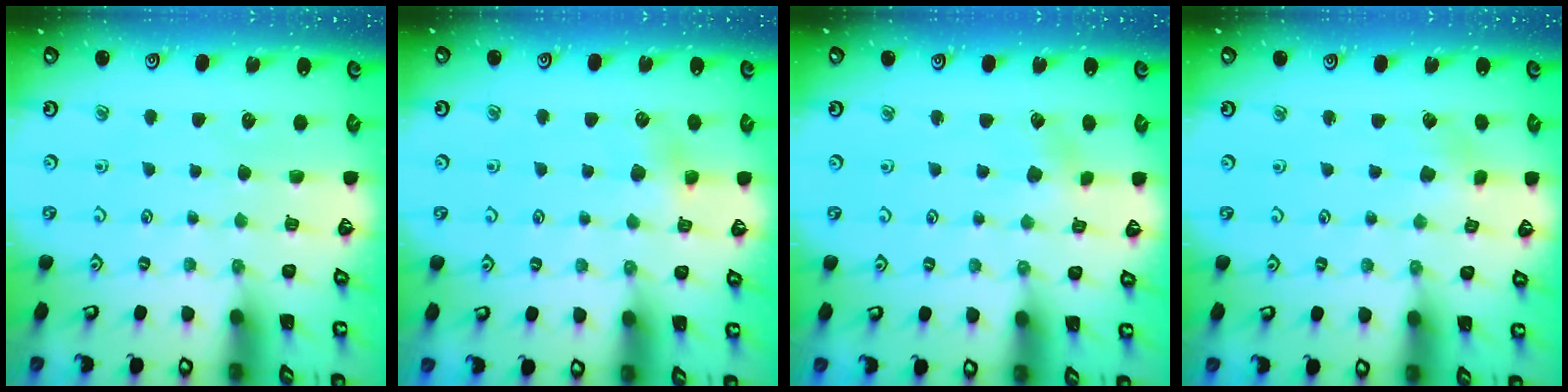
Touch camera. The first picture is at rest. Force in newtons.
{"total": 4.2, "press": 4.2, "slide": 0.3}
{"total": 1.8, "press": 1.8, "slide": 0.4}
{"total": 2.1, "press": 2.1, "slide": 0.3}